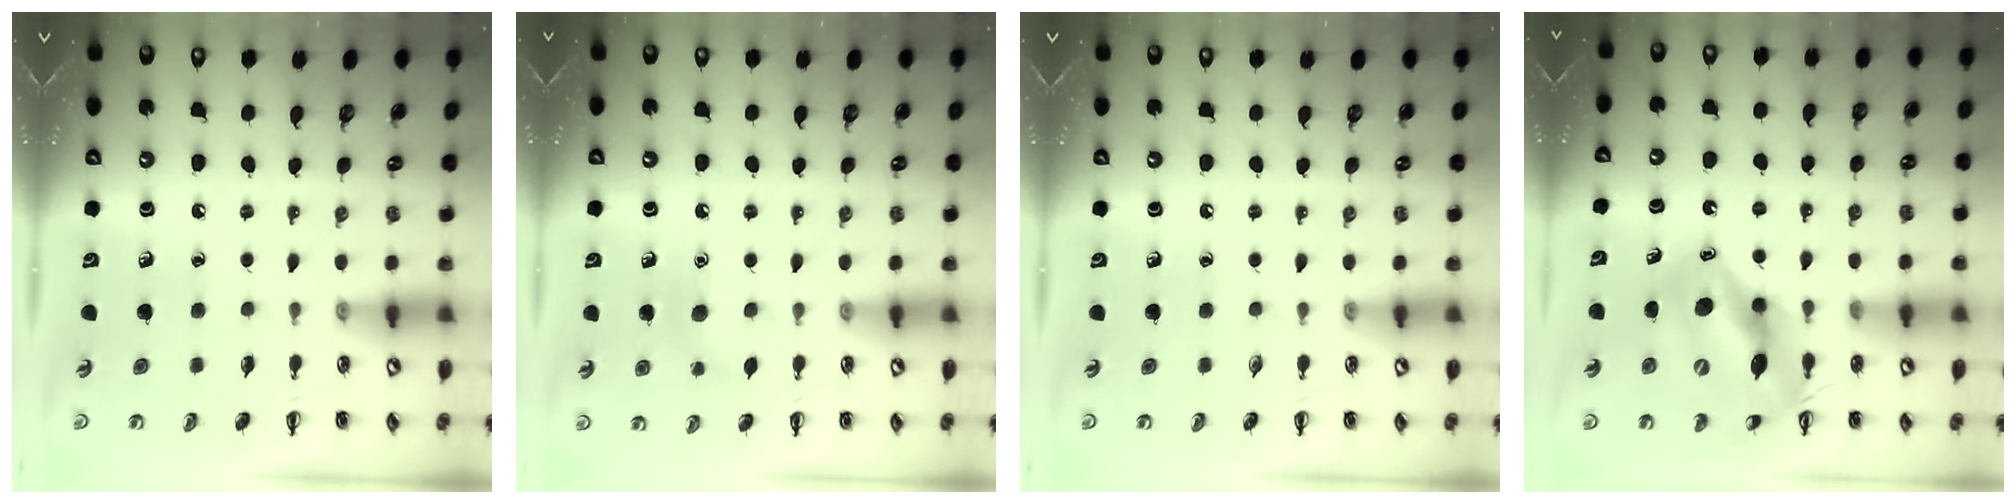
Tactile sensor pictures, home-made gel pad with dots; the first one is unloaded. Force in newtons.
{"total": 5.6, "press": 5.4, "slide": 1.4}
{"total": 0.0}
{"total": 13.1, "press": 12.5, "slide": 4.0}